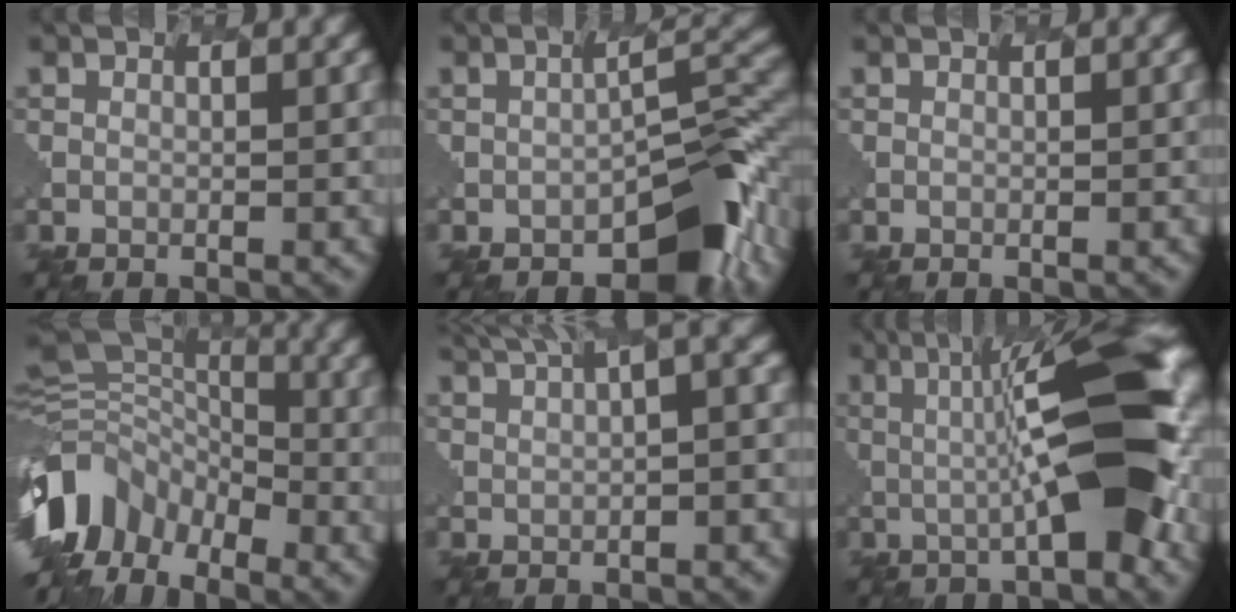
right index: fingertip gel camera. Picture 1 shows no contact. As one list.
[{"total": 6.1, "force": [-4.3, 2.6, 3.5], "torque": [-0.057, -0.002, -0.077]}, {"total": 1.3, "force": [0.1, 0.7, 1.1], "torque": [-0.004, 0.012, -0.001]}, {"total": 8.2, "force": [-6.0, 5.2, 2.2], "torque": [-0.116, -0.007, -0.122]}, {"total": 10.3, "force": [5.4, 4.1, 7.8], "torque": [-0.121, 0.040, 0.080]}, {"total": 7.8, "force": [0.8, 1.2, 7.7], "torque": [-0.121, 0.018, -0.009]}]